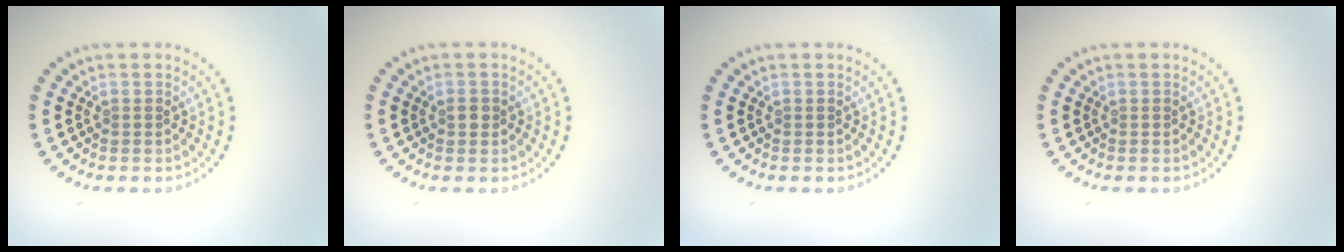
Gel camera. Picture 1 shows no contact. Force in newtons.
{"total": 1.0, "press": 0.9, "slide": 0.2}
{"total": 0.0}
{"total": 0.0}